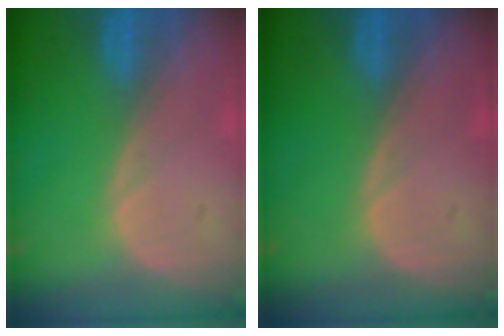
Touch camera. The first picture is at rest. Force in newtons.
{"total": 0.0}